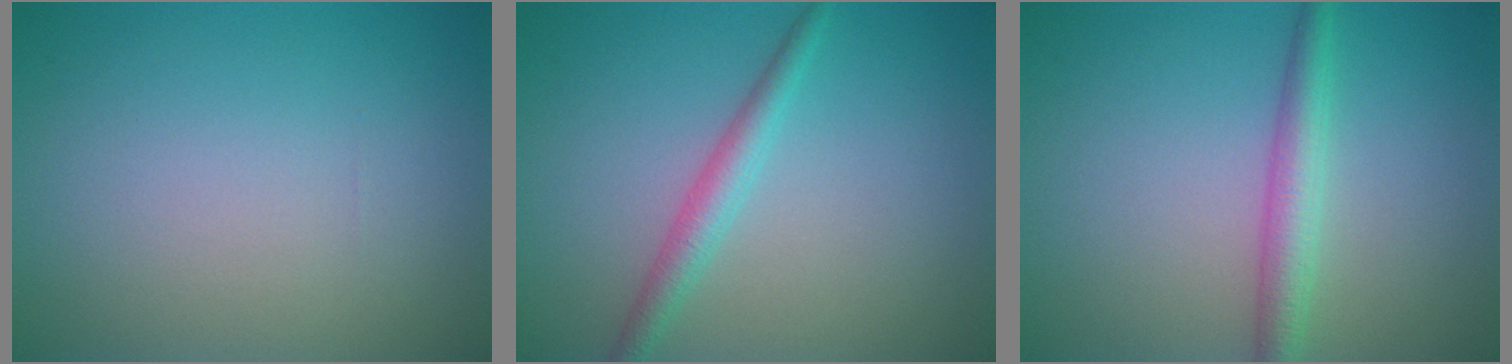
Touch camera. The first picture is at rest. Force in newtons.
{"total": 2.3, "press": 2.3, "slide": 0.0}
{"total": 2.9, "press": 2.9, "slide": 0.1}